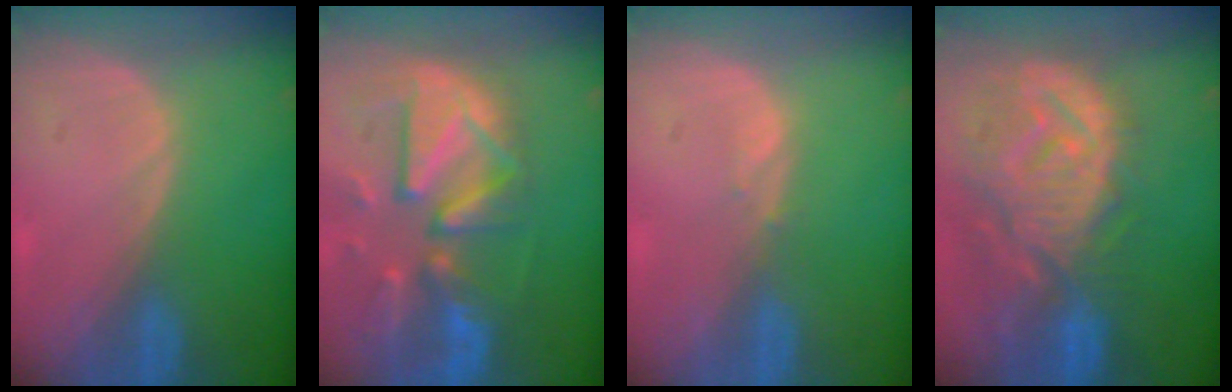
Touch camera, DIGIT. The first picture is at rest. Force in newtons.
{"total": 12.6, "press": 11.0, "slide": 6.2}
{"total": 0.6, "press": 0.6, "slide": 0.1}
{"total": 12.8, "press": 11.3, "slide": 6.0}